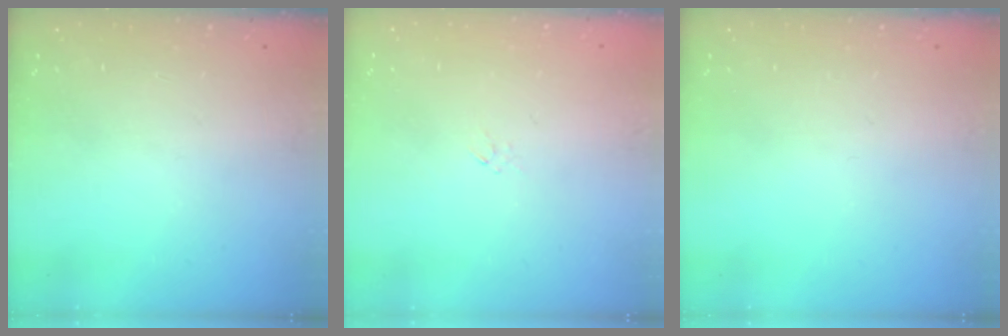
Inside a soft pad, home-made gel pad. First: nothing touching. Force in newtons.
{"total": 0.0}
{"total": 0.0}